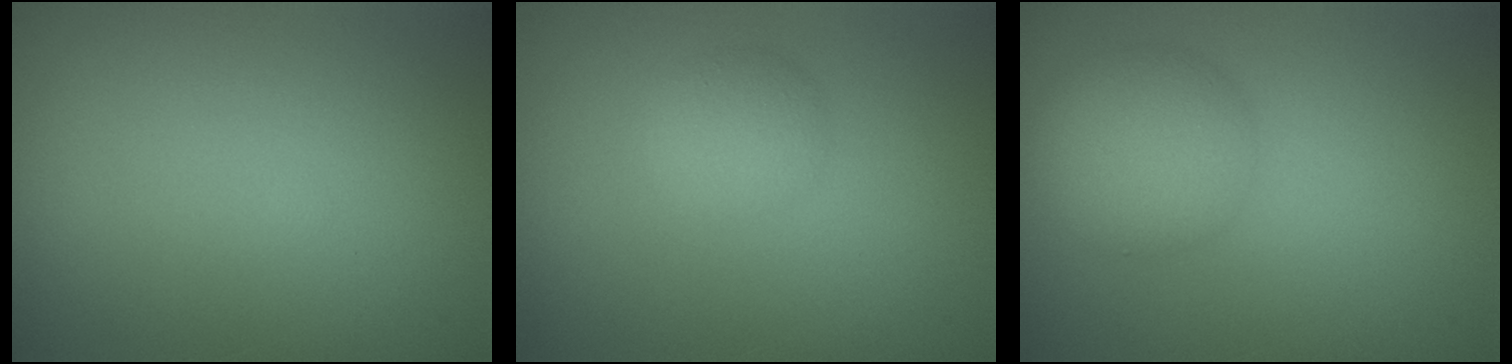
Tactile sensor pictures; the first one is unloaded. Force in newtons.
{"total": 2.1, "press": 2.1, "slide": 0.0}
{"total": 4.4, "press": 4.4, "slide": 0.2}